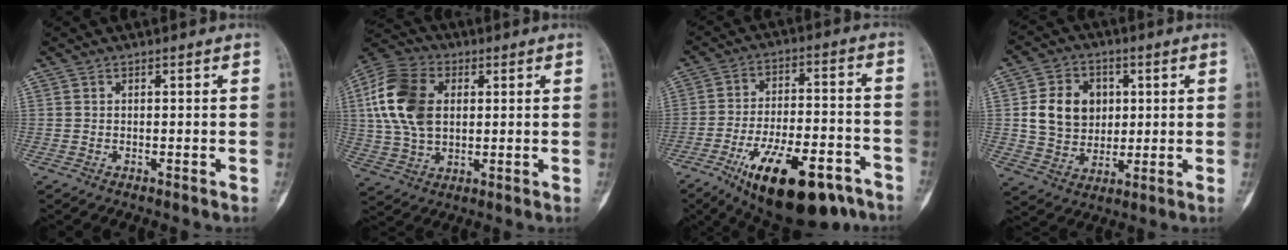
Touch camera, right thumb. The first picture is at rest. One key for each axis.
{"total": 15.7, "fx": 2.9, "fy": 10.6, "fz": 11.2, "tx": -0.213, "ty": 0.012, "tz": 0.051}
{"total": 21.6, "fx": -12.4, "fy": 8.5, "fz": 15.4, "tx": -0.222, "ty": 0.059, "tz": -0.188}
{"total": 11.8, "fx": 2.0, "fy": 9.6, "fz": 6.5, "tx": -0.077, "ty": -0.002, "tz": 0.040}